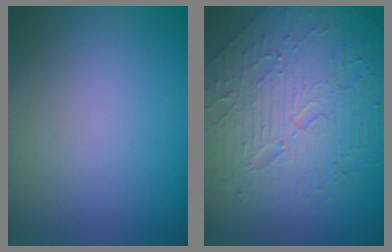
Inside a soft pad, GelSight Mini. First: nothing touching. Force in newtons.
{"total": 9.5, "press": 6.2, "slide": 7.2}